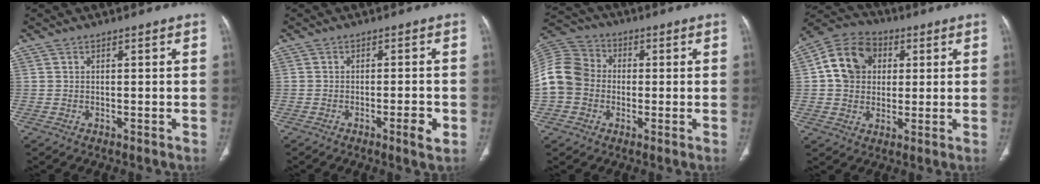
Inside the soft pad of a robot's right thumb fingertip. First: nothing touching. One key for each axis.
{"total": 3.7, "fx": -1.5, "fy": 0.4, "fz": 3.4, "tx": -0.054, "ty": 0.001, "tz": -0.023}
{"total": 11.8, "fx": -1.3, "fy": 10.1, "fz": 5.8, "tx": -0.118, "ty": 0.035, "tz": -0.032}
{"total": 12.1, "fx": 2.3, "fy": 10.0, "fz": 6.5, "tx": -0.094, "ty": 0.011, "tz": 0.030}